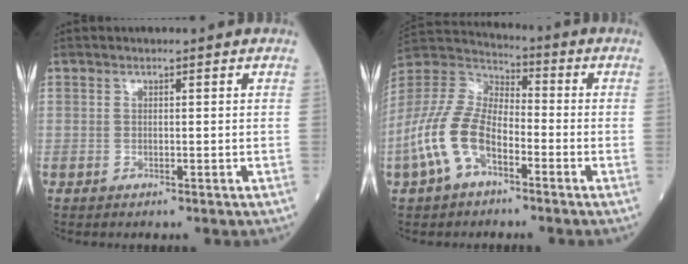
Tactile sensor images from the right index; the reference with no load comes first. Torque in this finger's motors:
{"motor_torque": [1.04, -0.71, 0.28, 0.13]}